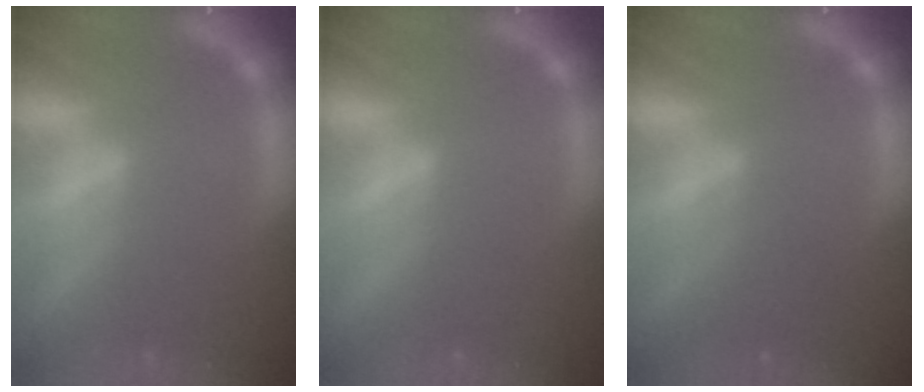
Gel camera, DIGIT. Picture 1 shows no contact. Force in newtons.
{"total": 0.0}
{"total": 2.5}